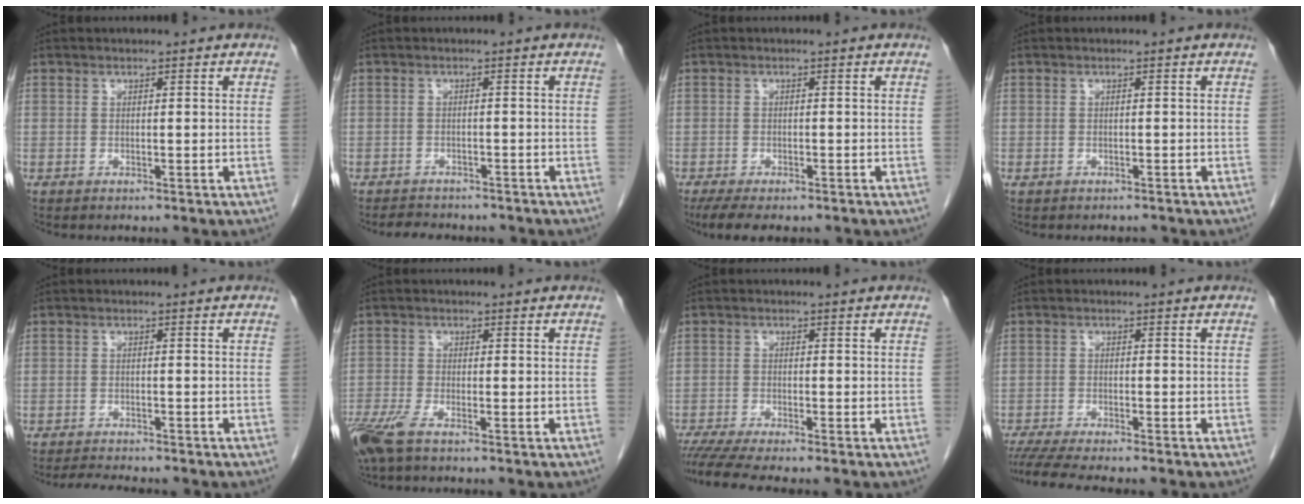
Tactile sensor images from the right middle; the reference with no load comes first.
{"total": 5.4, "force": [-4.8, 1.9, 1.5], "torque": [-0.026, -0.002, -0.063]}
{"total": 6.2, "force": [-4.7, 2.1, 3.4], "torque": [-0.051, -0.013, -0.072]}
{"total": 1.4, "force": [-1.1, 0.7, 0.5], "torque": [-0.012, 0.000, -0.014]}
{"total": 4.7, "force": [-4.4, 0.6, 1.7], "torque": [-0.026, -0.011, -0.067]}
{"total": 5.8, "force": [-4.0, 1.1, 4.0], "torque": [-0.087, -0.016, -0.077]}
{"total": 6.6, "force": [-5.7, -0.3, 3.4], "torque": [-0.050, -0.016, -0.095]}
{"total": 8.4, "force": [-7.3, 0.3, 4.1], "torque": [-0.061, -0.017, -0.115]}